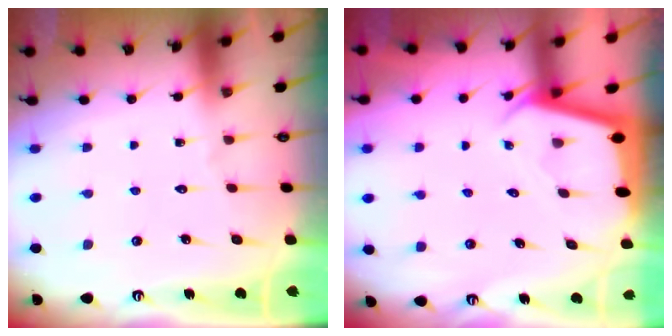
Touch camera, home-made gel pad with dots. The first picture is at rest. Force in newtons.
{"total": 2.2, "press": 2.2, "slide": 0.1}